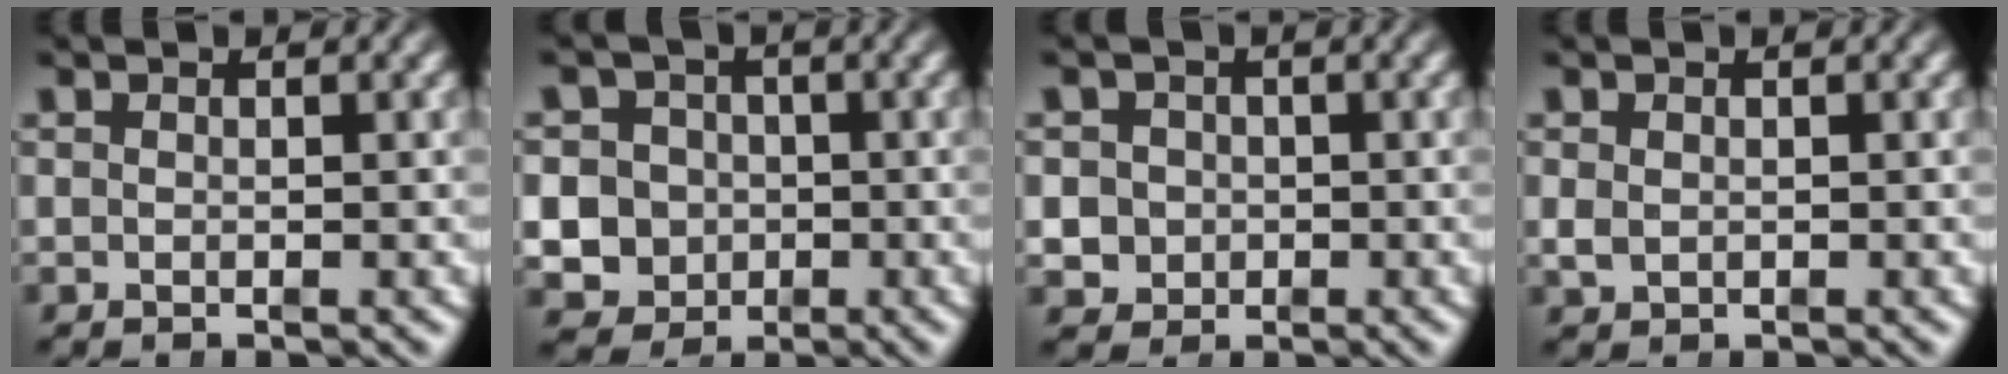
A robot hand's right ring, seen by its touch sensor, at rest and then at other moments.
{"total": 12.4, "force": [-2.3, 11.7, 3.6], "torque": [-0.099, -0.049, -0.040]}
{"total": 5.1, "force": [-0.7, 4.8, 1.5], "torque": [-0.033, -0.012, -0.010]}
{"total": 0.7, "force": [-0.2, 0.6, 0.3], "torque": [-0.014, -0.009, 0.006]}